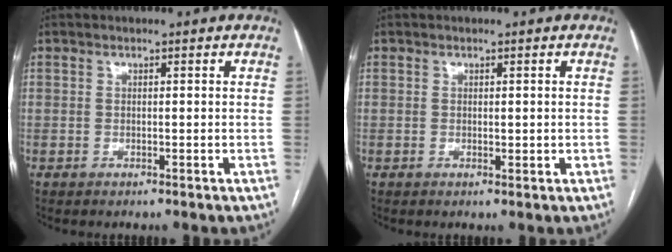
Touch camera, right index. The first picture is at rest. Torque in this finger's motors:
{"motor_torque": [-0.04, 0.23, -0.01, 0.01]}